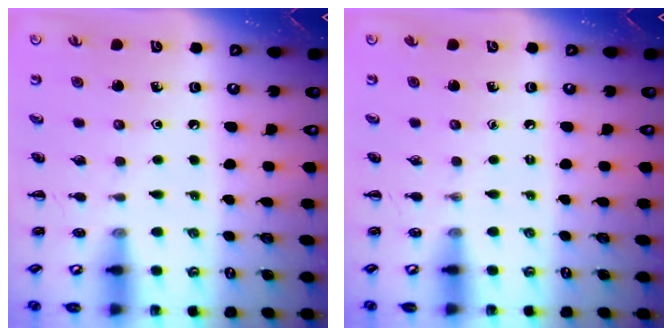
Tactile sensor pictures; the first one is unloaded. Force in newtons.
{"total": 0.0}